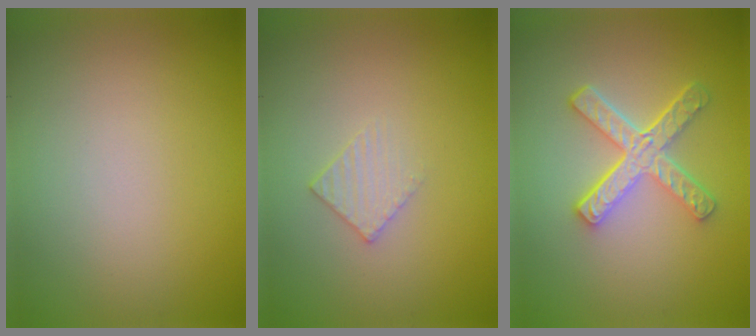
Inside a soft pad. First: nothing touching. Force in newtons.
{"total": 1.4, "press": 1.4, "slide": 0.2}
{"total": 4.8, "press": 3.3, "slide": 3.4}